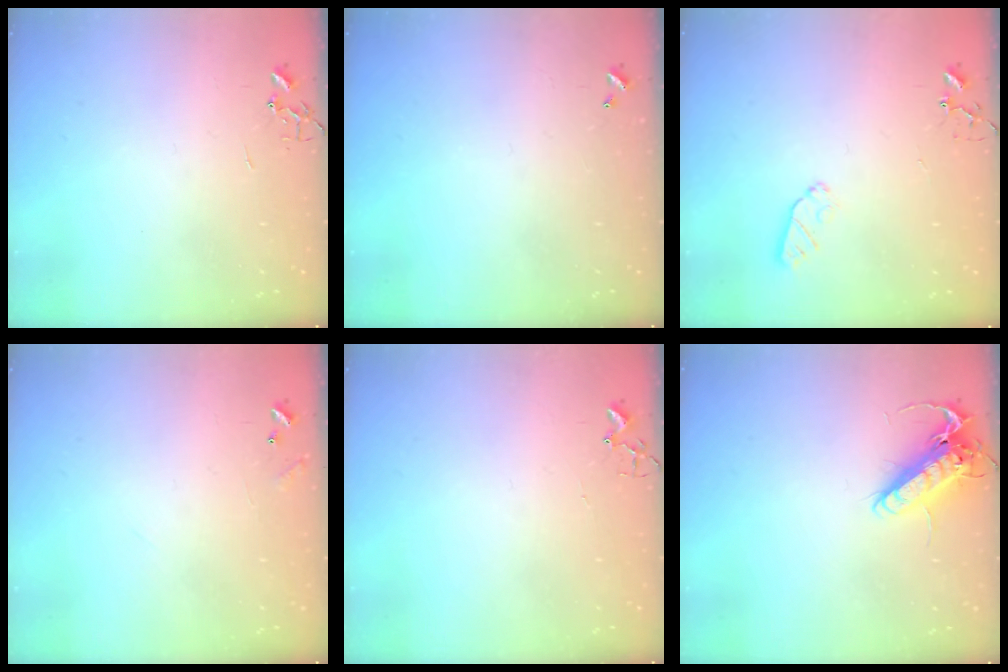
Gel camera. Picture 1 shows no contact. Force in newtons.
{"total": 0.0}
{"total": 5.5, "press": 5.4, "slide": 1.1}
{"total": 6.9, "press": 6.9, "slide": 0.4}
{"total": 1.8, "press": 1.8, "slide": 0.2}
{"total": 13.8, "press": 13.6, "slide": 2.3}